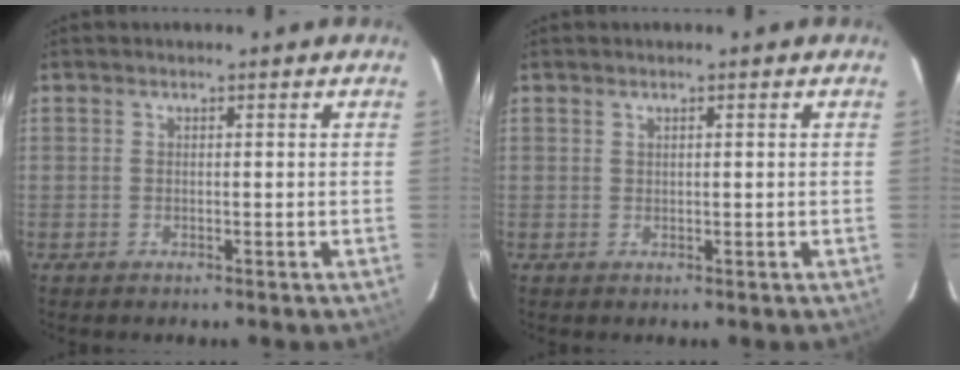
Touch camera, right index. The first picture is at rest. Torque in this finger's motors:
{"motor_torque": [0.04, 0.04, -0.06, 0.00]}